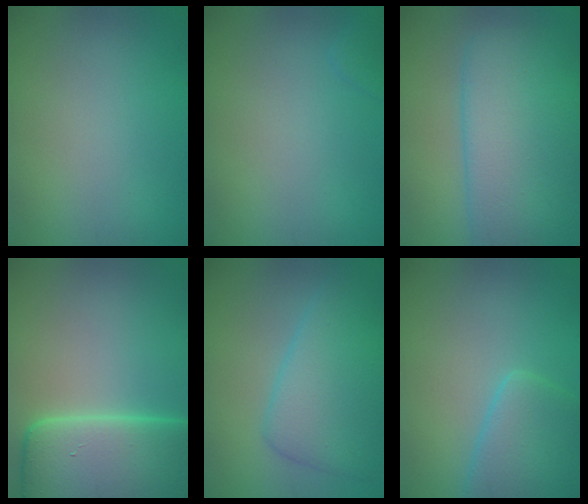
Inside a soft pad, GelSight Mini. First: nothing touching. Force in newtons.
{"total": 0.8, "press": 0.8, "slide": 0.1}
{"total": 8.5, "press": 8.5, "slide": 0.3}
{"total": 14.2, "press": 14.2, "slide": 1.3}
{"total": 6.1, "press": 6.1, "slide": 0.2}
{"total": 5.2, "press": 5.2, "slide": 0.3}